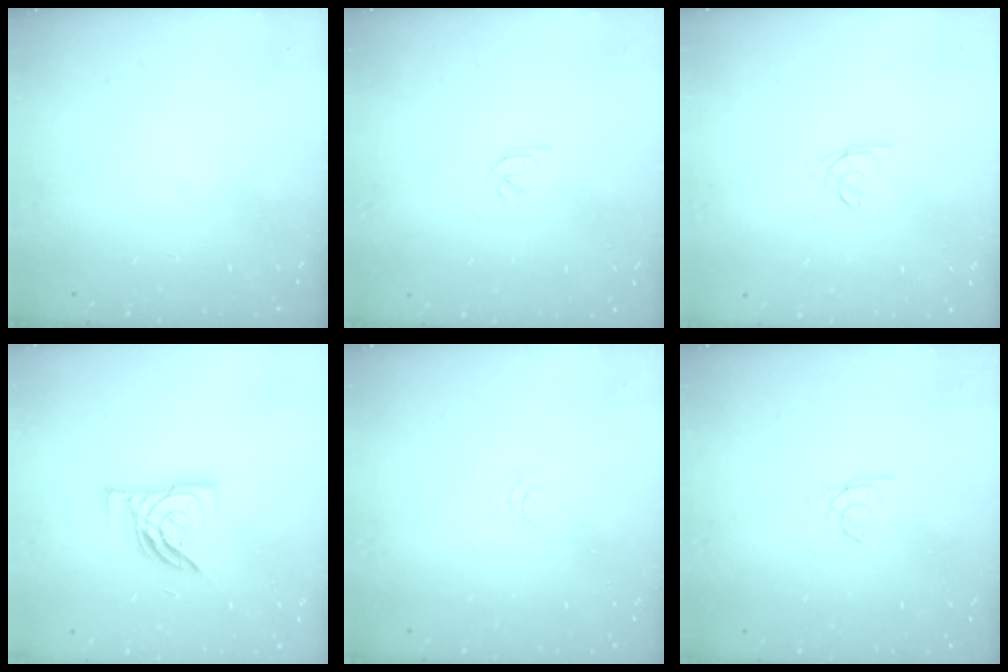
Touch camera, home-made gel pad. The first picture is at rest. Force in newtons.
{"total": 1.6, "press": 1.6, "slide": 0.3}
{"total": 2.5, "press": 2.5, "slide": 0.5}
{"total": 13.3, "press": 13.2, "slide": 1.2}
{"total": 1.7, "press": 1.7, "slide": 0.2}
{"total": 2.0, "press": 1.9, "slide": 0.4}